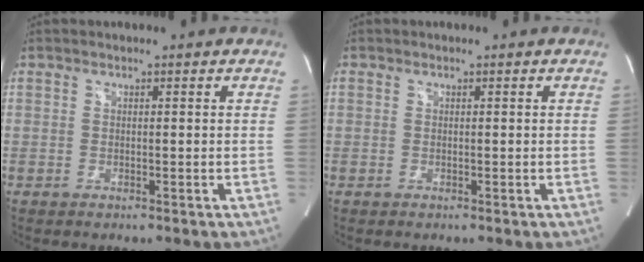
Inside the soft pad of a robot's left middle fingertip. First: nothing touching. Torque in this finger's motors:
{"motor_torque": [1.02, -1.12, -0.12, -0.07]}